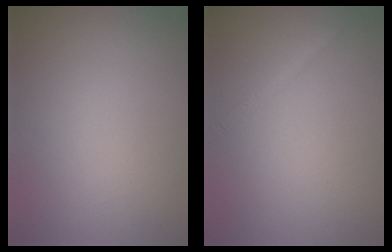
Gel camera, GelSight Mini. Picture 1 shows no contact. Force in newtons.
{"total": 1.1, "press": 1.1, "slide": 0.0}